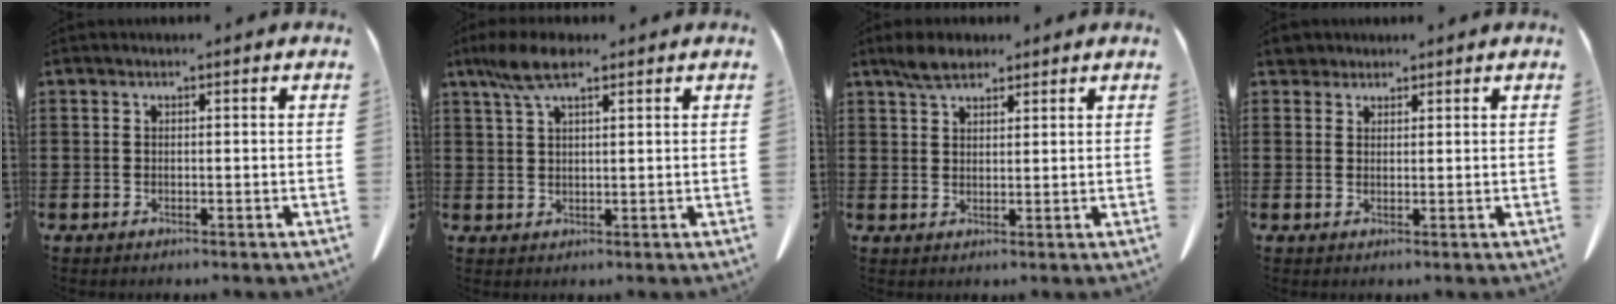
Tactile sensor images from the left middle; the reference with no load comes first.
{"total": 5.8, "force": [3.3, 1.6, 4.5], "torque": [-0.101, 0.000, 0.059]}
{"total": 3.8, "force": [3.0, 1.5, 1.9], "torque": [-0.043, 0.006, 0.056]}
{"total": 2.5, "force": [2.2, 1.1, 0.4], "torque": [-0.016, 0.002, 0.044]}